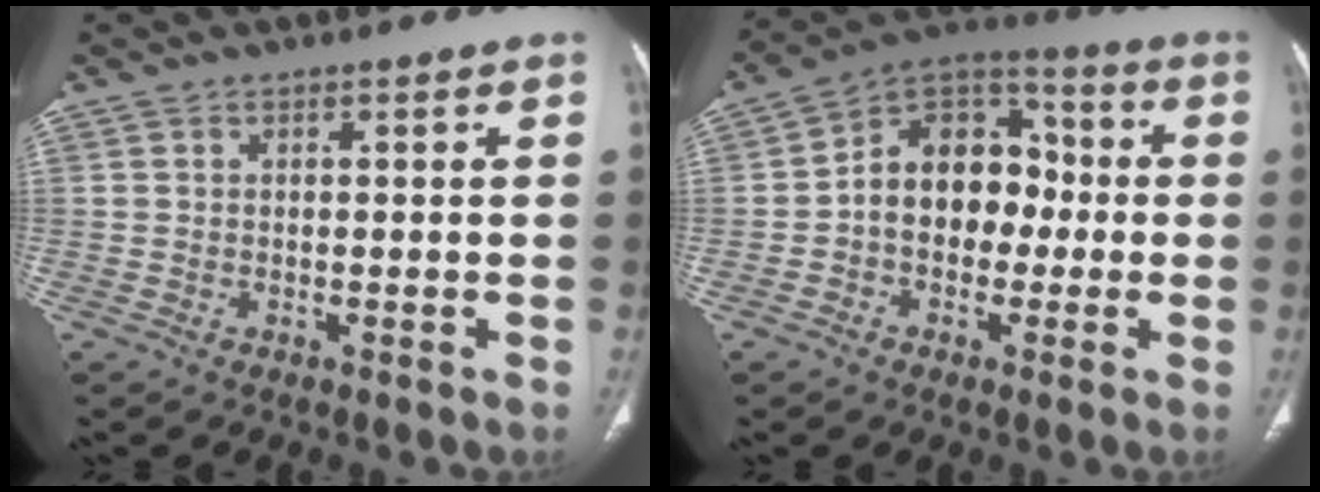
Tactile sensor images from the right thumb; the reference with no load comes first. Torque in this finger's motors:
{"motor_torque": [0.02, 0.28, 0.27, -0.05, 0.10]}